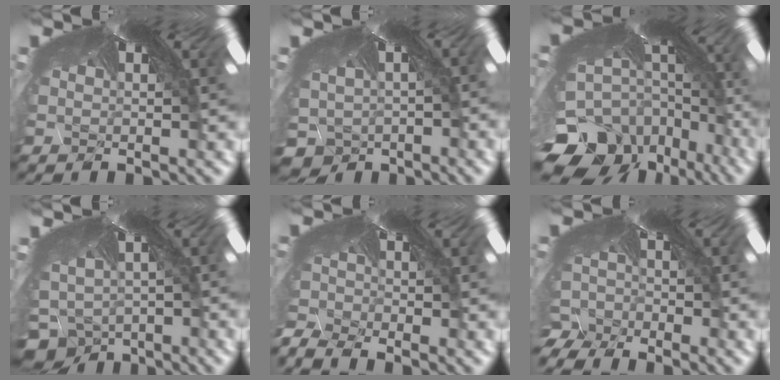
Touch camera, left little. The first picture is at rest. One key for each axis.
{"total": 4.5, "fx": -4.0, "fy": 1.9, "fz": -0.5, "tx": -0.045, "ty": -0.052, "tz": -0.023}
{"total": 12.1, "fx": -11.5, "fy": 3.5, "fz": -1.5, "tx": -0.017, "ty": -0.108, "tz": -0.143}
{"total": 8.0, "fx": -7.8, "fy": 1.7, "fz": -0.5, "tx": -0.007, "ty": -0.091, "tz": -0.083}
{"total": 8.9, "fx": -8.9, "fy": 0.3, "fz": 1.1, "tx": -0.024, "ty": -0.087, "tz": -0.111}
{"total": 9.5, "fx": -9.3, "fy": 1.4, "fz": 1.1, "tx": -0.026, "ty": -0.071, "tz": -0.131}